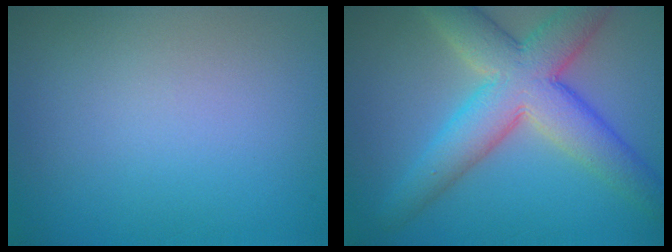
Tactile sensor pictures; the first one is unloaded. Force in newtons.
{"total": 8.6, "press": 8.6, "slide": 0.4}